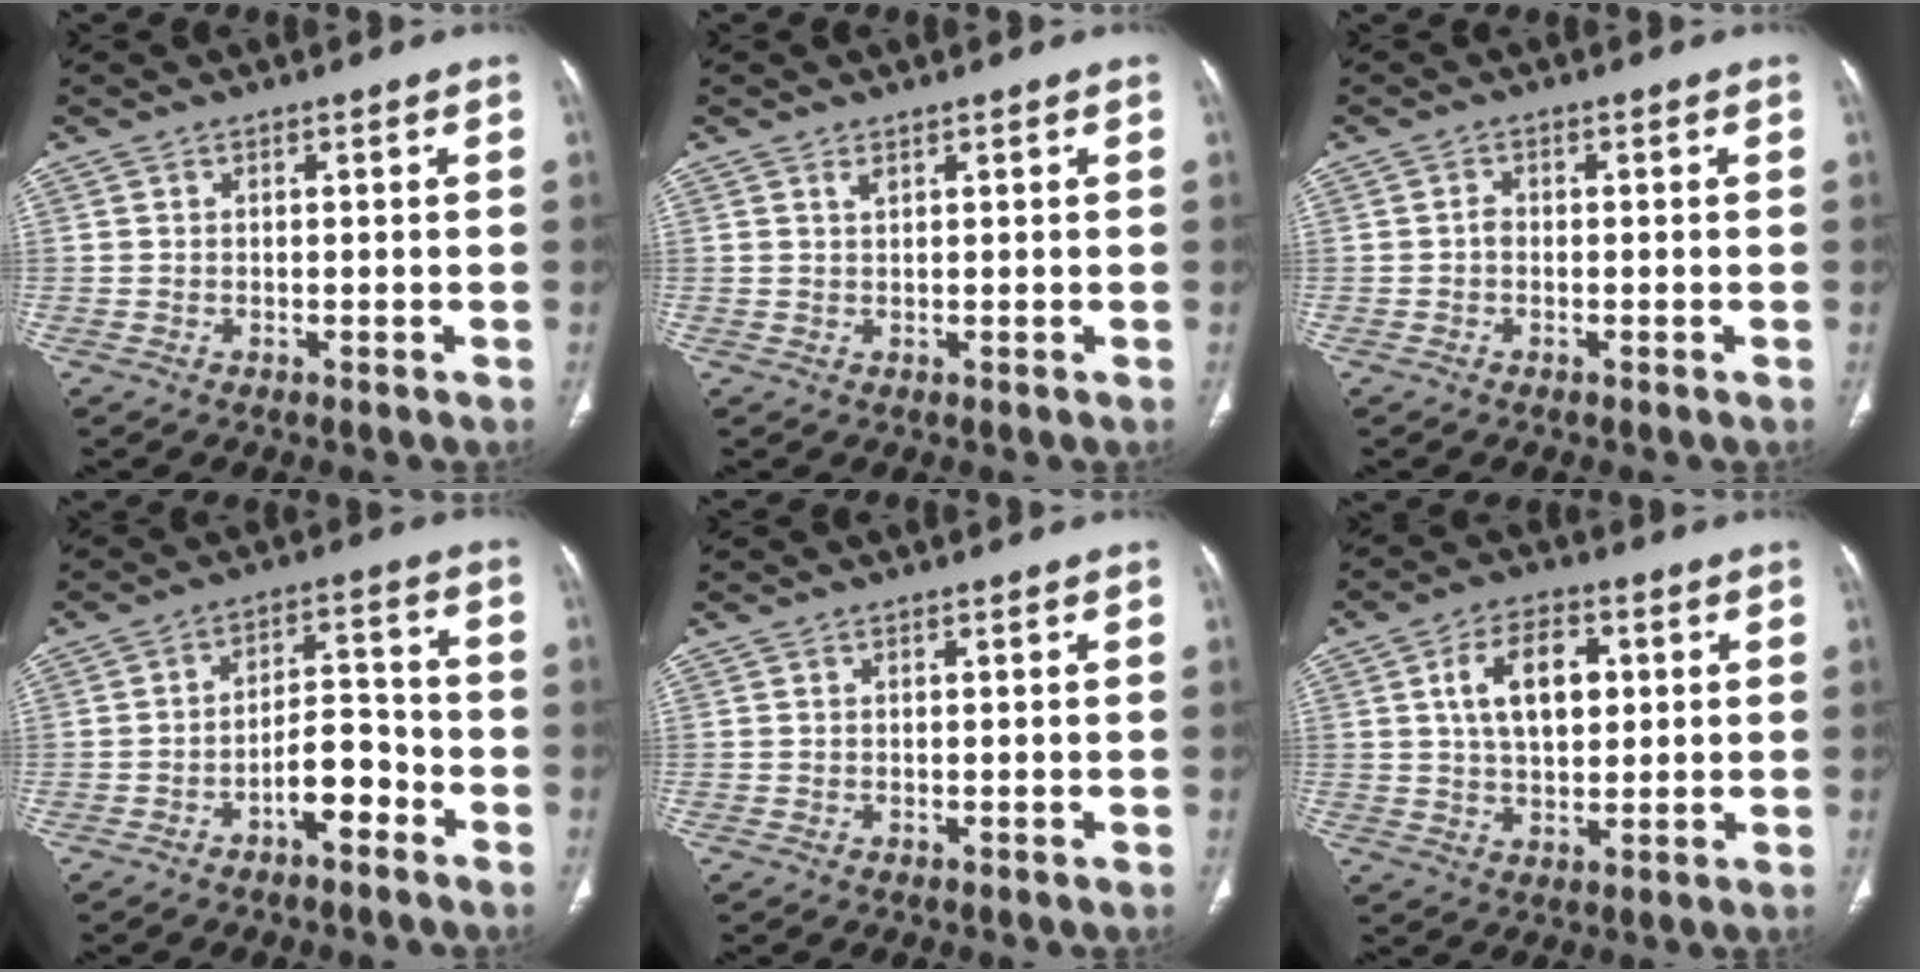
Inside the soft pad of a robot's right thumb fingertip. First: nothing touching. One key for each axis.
{"total": 1.0, "fx": 0.8, "fy": 0.3, "fz": 0.5, "tx": -0.001, "ty": -0.005, "tz": 0.015}
{"total": 1.1, "fx": -0.3, "fy": 0.8, "fz": 0.7, "tx": -0.008, "ty": 0.003, "tz": -0.010}
{"total": 7.4, "fx": -3.9, "fy": 3.3, "fz": 5.3, "tx": -0.072, "ty": 0.045, "tz": -0.065}
{"total": 0.0}
{"total": 10.4, "fx": 2.4, "fy": 6.3, "fz": 7.9, "tx": -0.114, "ty": 0.003, "tz": 0.039}